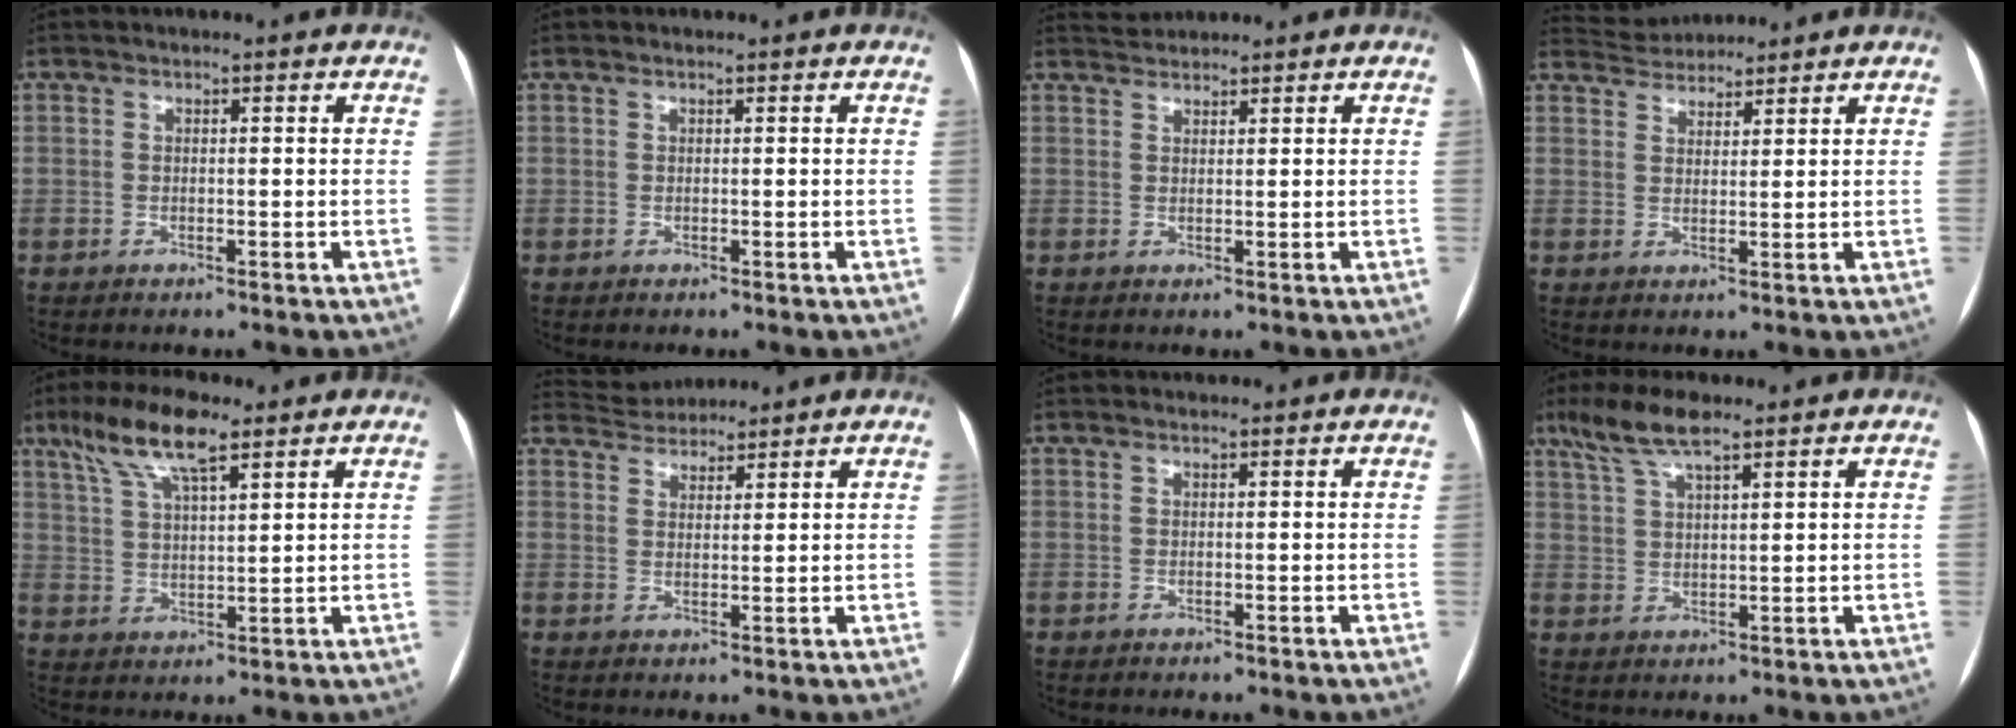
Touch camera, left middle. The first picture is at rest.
{"total": 0.0}
{"total": 2.0, "force": [2.0, 0.1, -0.4], "torque": [-0.003, 0.016, 0.041]}
{"total": 5.0, "force": [4.9, 1.0, 0.2], "torque": [-0.009, 0.027, 0.083]}
{"total": 9.7, "force": [6.4, 2.0, 7.1], "torque": [-0.143, 0.020, 0.119]}
{"total": 5.1, "force": [5.0, 1.0, 0.3], "torque": [-0.010, 0.026, 0.085]}
{"total": 0.6, "force": [0.5, 0.2, 0.2], "torque": [-0.015, 0.009, 0.010]}
{"total": 7.1, "force": [5.1, 1.2, 4.7], "torque": [-0.101, 0.017, 0.096]}